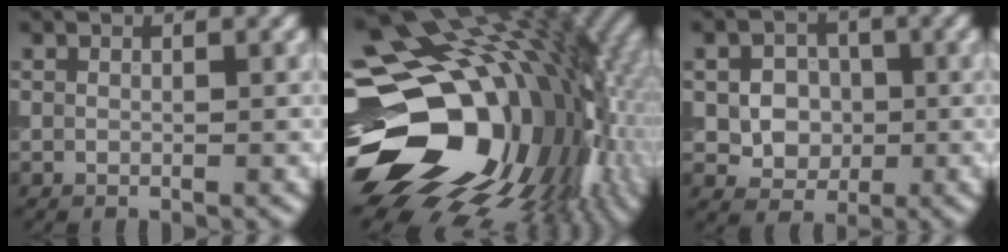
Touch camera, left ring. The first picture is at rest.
{"total": 19.6, "force": [0.7, 13.8, 13.9], "torque": [-0.234, -0.036, 0.037]}
{"total": 4.2, "force": [-0.2, 3.6, 2.2], "torque": [-0.024, 0.001, -0.014]}